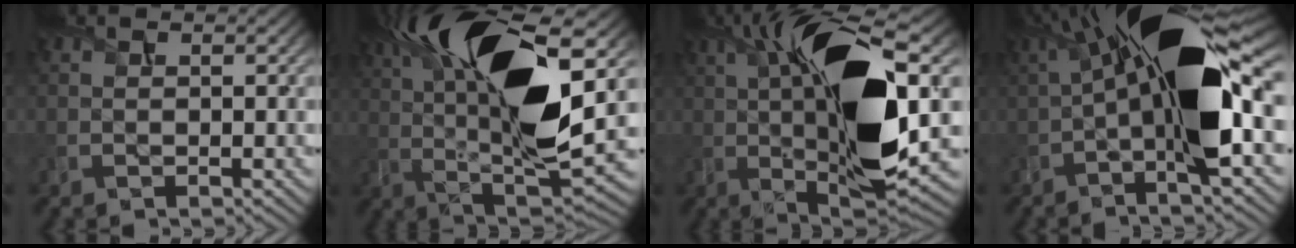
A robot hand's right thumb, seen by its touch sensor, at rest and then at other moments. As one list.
[{"total": 18.2, "force": [4.5, 6.4, 16.5], "torque": [-0.293, 0.028, 0.062]}, {"total": 18.3, "force": [2.7, 6.0, 17.1], "torque": [-0.301, 0.019, 0.032]}, {"total": 16.5, "force": [0.3, 5.8, 15.5], "torque": [-0.274, 0.016, -0.010]}]